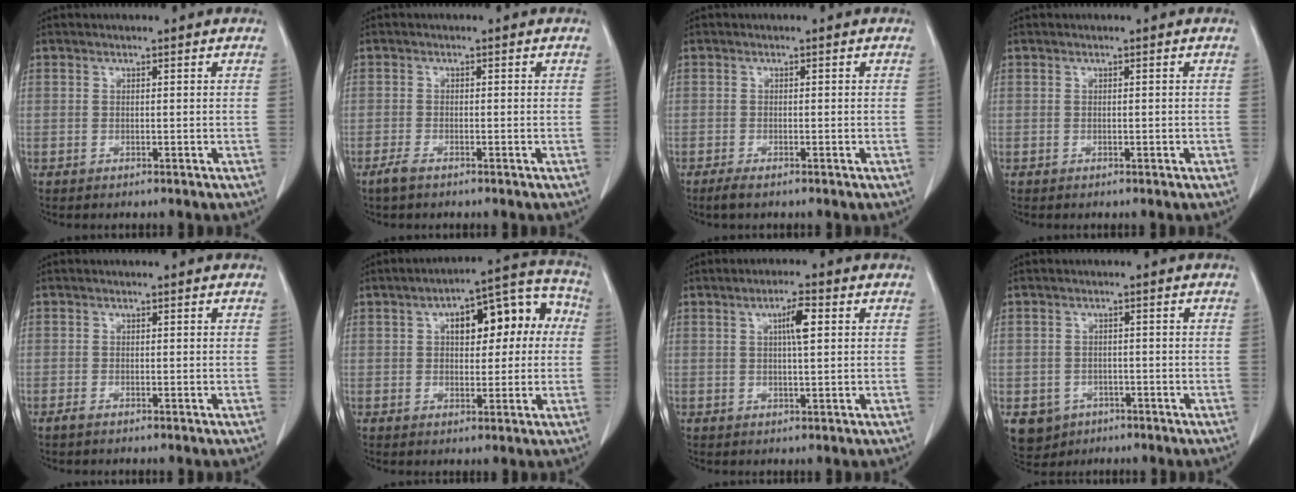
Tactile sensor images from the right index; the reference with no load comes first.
{"total": 1.9, "force": [-1.4, 0.4, 1.2], "torque": [-0.032, -0.003, -0.027]}
{"total": 1.7, "force": [-1.2, 0.2, 1.2], "torque": [-0.029, -0.005, -0.023]}
{"total": 0.0}
{"total": 0.8, "force": [-0.6, 0.1, 0.5], "torque": [-0.014, -0.002, -0.011]}
{"total": 12.8, "force": [2.5, 5.4, 11.3], "torque": [-0.141, 0.054, 0.036]}
{"total": 4.0, "force": [1.2, 0.4, 3.8], "torque": [-0.067, 0.004, 0.019]}
{"total": 5.4, "force": [-2.7, 4.5, 1.1], "torque": [-0.015, 0.006, -0.036]}